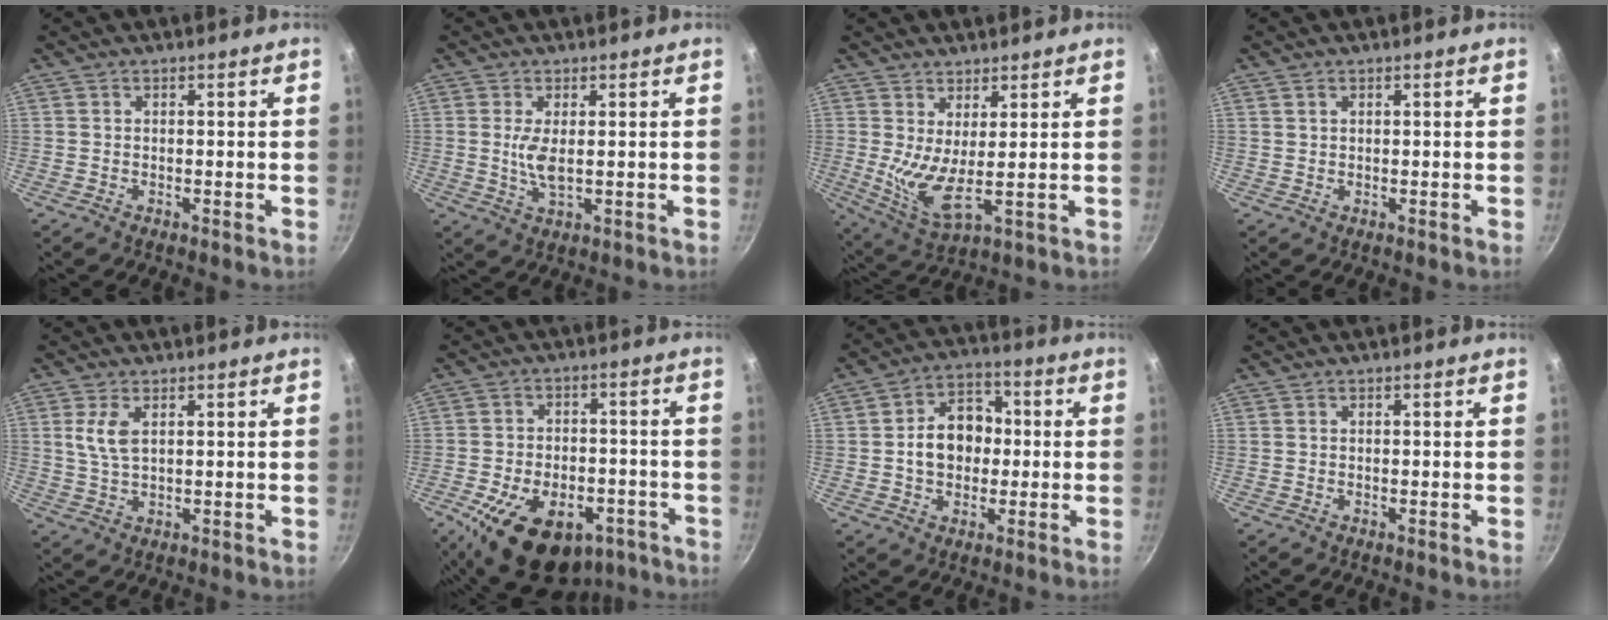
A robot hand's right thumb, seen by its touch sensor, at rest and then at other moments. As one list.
[{"total": 4.3, "force": [0.5, 1.5, 4.0], "torque": [-0.081, -0.007, 0.012]}, {"total": 7.6, "force": [2.7, 1.8, 6.9], "torque": [-0.137, -0.044, 0.048]}, {"total": 0.8, "force": [0.5, 0.5, 0.4], "torque": [-0.006, 0.001, 0.009]}, {"total": 4.9, "force": [1.6, 2.3, 4.1], "torque": [-0.082, -0.006, 0.033]}, {"total": 18.4, "force": [-9.3, 11.3, 11.1], "torque": [-0.146, 0.040, -0.131]}, {"total": 10.9, "force": [0.0, 8.4, 7.0], "torque": [-0.073, 0.022, -0.010]}, {"total": 0.0}]